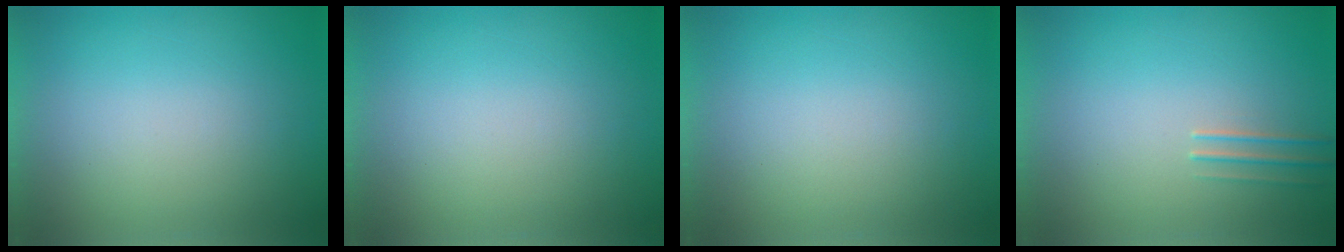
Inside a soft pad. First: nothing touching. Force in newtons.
{"total": 0.0}
{"total": 1.1}
{"total": 1.2}